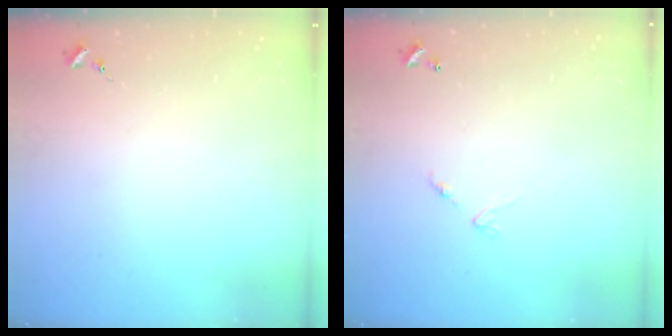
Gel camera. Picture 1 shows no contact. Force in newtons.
{"total": 5.8, "press": 5.8, "slide": 0.4}